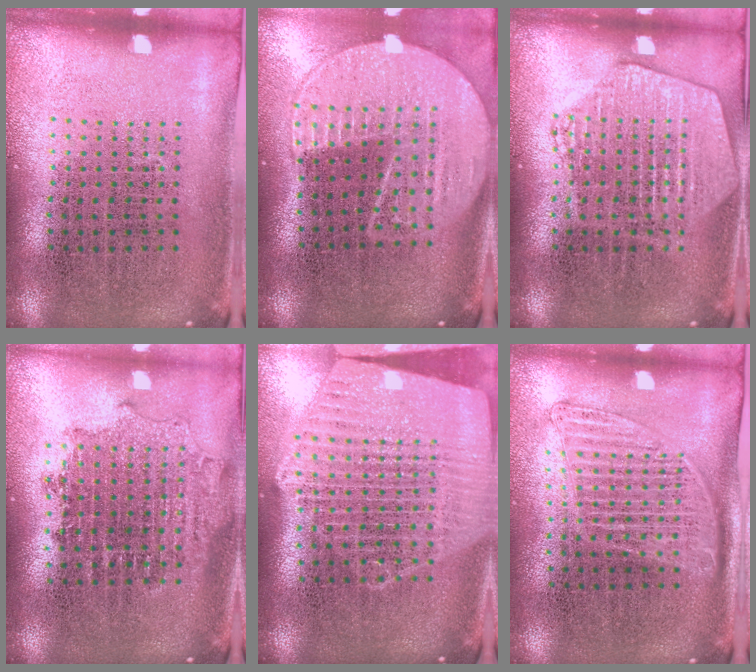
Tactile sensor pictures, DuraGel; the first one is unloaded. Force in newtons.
{"total": 2.2, "press": 1.9, "slide": 1.0}
{"total": 2.8, "press": 2.7, "slide": 0.4}
{"total": 1.7, "press": 1.4, "slide": 1.0}
{"total": 2.4, "press": 2.1, "slide": 1.2}
{"total": 1.4, "press": 1.3, "slide": 0.6}